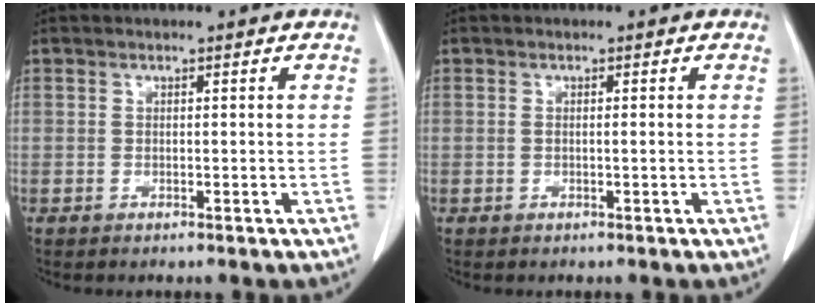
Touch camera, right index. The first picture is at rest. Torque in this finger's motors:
{"motor_torque": [0.04, -0.01, -0.03, -0.01]}